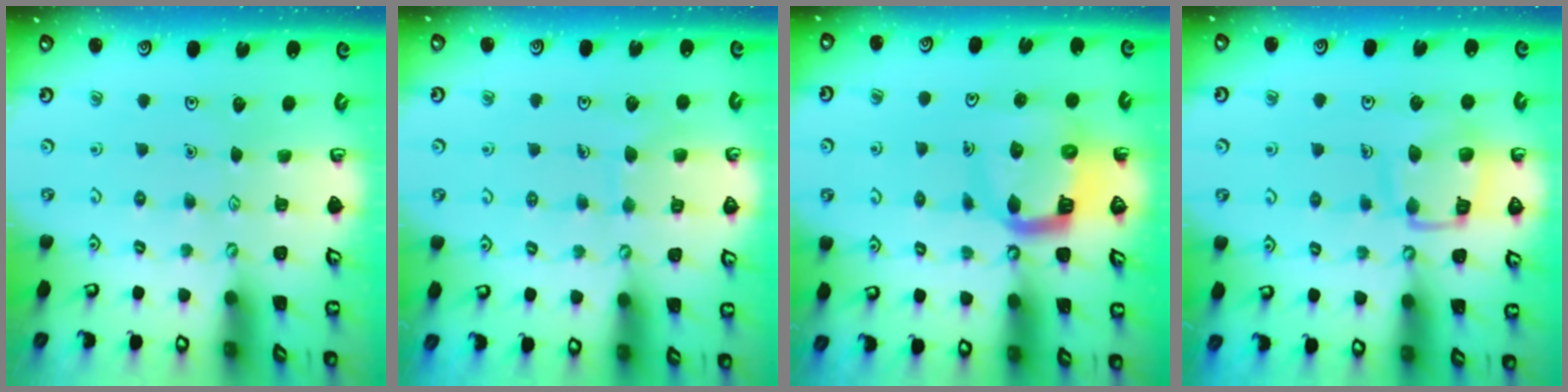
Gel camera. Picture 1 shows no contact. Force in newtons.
{"total": 7.0, "press": 7.0, "slide": 0.5}
{"total": 9.5, "press": 9.4, "slide": 1.3}
{"total": 13.0, "press": 12.9, "slide": 1.5}